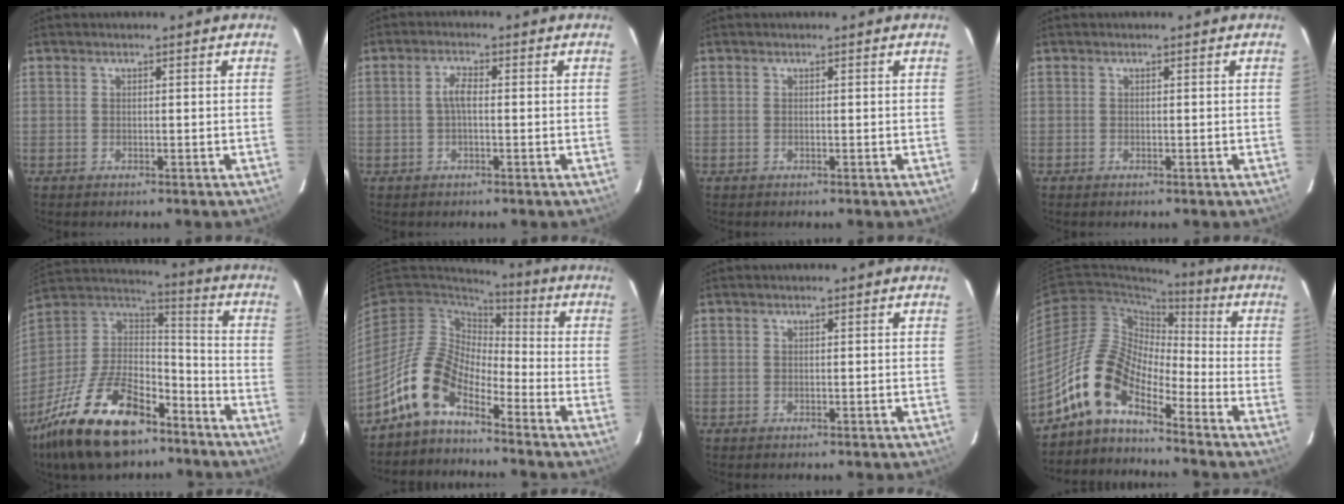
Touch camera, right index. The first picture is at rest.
{"total": 2.6, "force": [-0.2, 0.9, 2.4], "torque": [-0.050, 0.007, -0.003]}
{"total": 0.0}
{"total": 0.0}
{"total": 26.5, "force": [-17.2, 12.5, 15.8], "torque": [-0.327, -0.004, -0.285]}
{"total": 11.7, "force": [-7.5, 5.3, 7.2], "torque": [-0.143, 0.016, -0.160]}
{"total": 0.0}
{"total": 12.0, "force": [-8.5, 4.6, 7.2], "torque": [-0.129, 0.021, -0.182]}